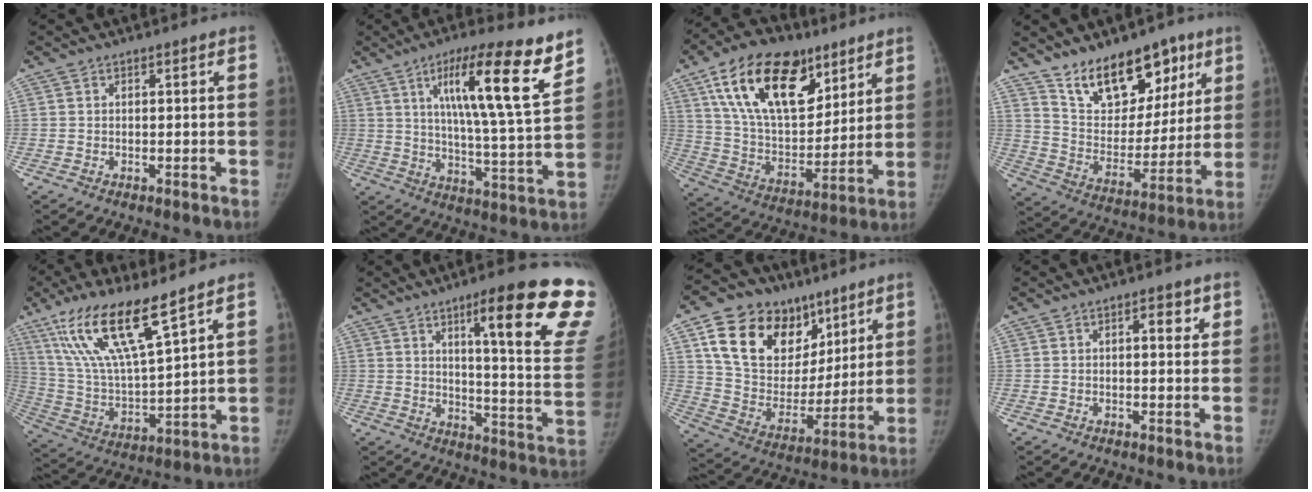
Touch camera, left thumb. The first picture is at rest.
{"total": 19.1, "force": [10.6, 2.7, 15.6], "torque": [-0.220, -0.048, 0.167]}
{"total": 25.0, "force": [13.3, 13.6, 16.2], "torque": [-0.253, -0.031, 0.236]}
{"total": 17.6, "force": [11.6, 9.8, 8.9], "torque": [-0.076, -0.065, 0.203]}
{"total": 18.5, "force": [11.6, 3.7, 14.0], "torque": [-0.265, -0.052, 0.231]}
{"total": 24.3, "force": [15.1, 3.1, 18.8], "torque": [-0.197, -0.076, 0.201]}
{"total": 23.7, "force": [12.1, 16.3, 12.3], "torque": [-0.171, -0.020, 0.220]}
{"total": 2.9, "force": [1.2, 1.3, 2.3], "torque": [-0.021, -0.001, 0.014]}